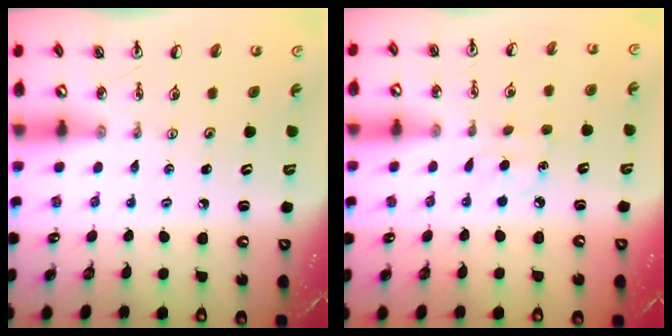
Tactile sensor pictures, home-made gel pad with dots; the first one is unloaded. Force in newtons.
{"total": 5.8, "press": 5.8, "slide": 0.6}